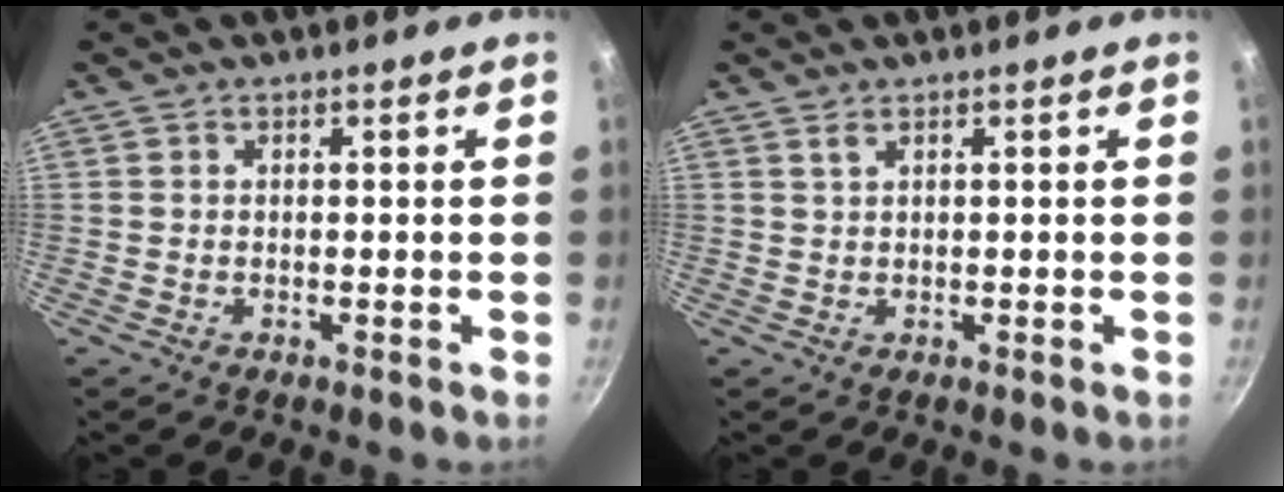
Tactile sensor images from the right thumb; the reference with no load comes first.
{"total": 0.8, "force": [0.6, 0.3, 0.4], "torque": [-0.010, -0.002, 0.015]}